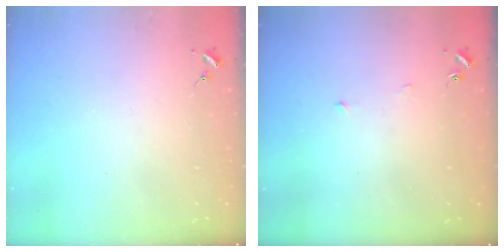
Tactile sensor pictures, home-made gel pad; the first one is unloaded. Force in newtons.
{"total": 3.3, "press": 3.3, "slide": 0.3}